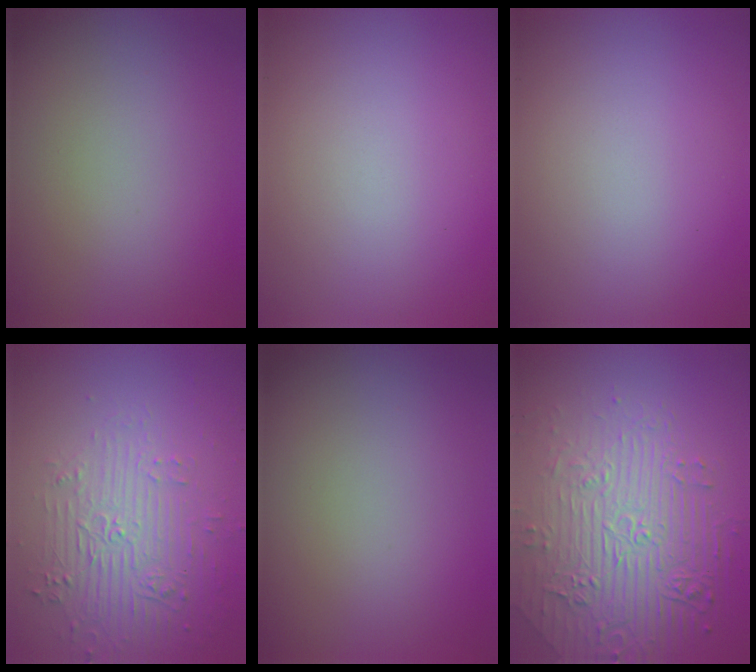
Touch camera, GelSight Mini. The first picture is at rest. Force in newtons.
{"total": 0.0}
{"total": 0.0}
{"total": 4.6, "press": 3.2, "slide": 3.2}
{"total": 0.0}
{"total": 7.8, "press": 5.6, "slide": 5.4}